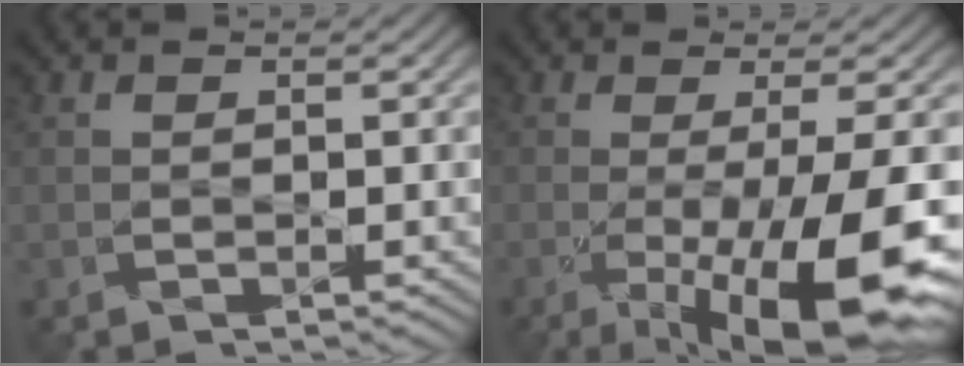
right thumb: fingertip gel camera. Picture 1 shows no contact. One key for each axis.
{"total": 13.6, "fx": -5.2, "fy": 3.1, "fz": 12.2, "tx": -0.209, "ty": -0.034, "tz": -0.070}